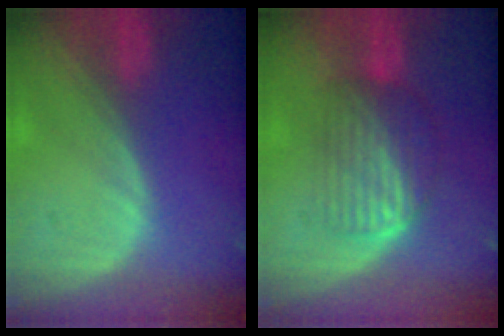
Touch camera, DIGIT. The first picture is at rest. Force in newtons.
{"total": 6.2, "press": 6.1, "slide": 1.4}